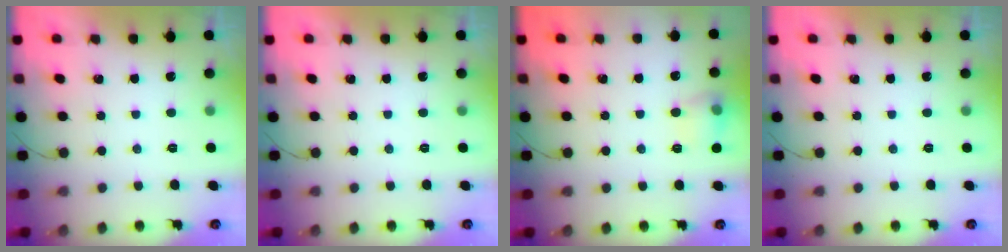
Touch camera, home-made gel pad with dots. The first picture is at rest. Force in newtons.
{"total": 0.0}
{"total": 8.9, "press": 8.9, "slide": 0.7}
{"total": 0.0}